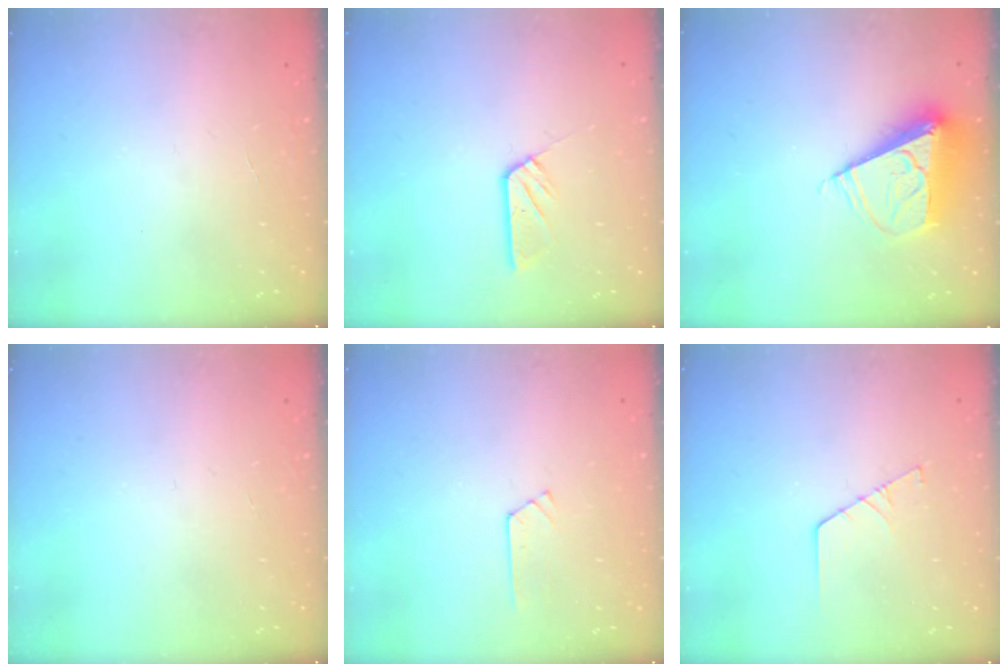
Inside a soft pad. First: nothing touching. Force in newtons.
{"total": 5.8, "press": 5.8, "slide": 0.3}
{"total": 10.7, "press": 10.7, "slide": 0.8}
{"total": 0.0}
{"total": 3.0, "press": 3.0, "slide": 0.4}
{"total": 2.2, "press": 2.2, "slide": 0.0}